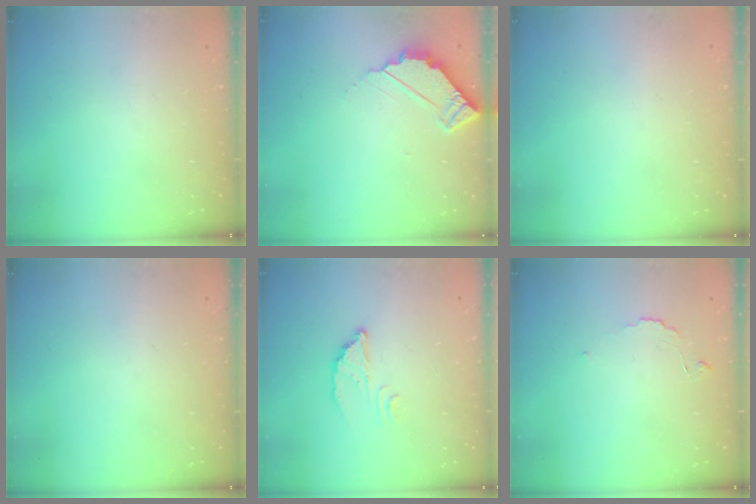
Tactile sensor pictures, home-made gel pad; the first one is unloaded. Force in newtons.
{"total": 4.7, "press": 4.7, "slide": 0.4}
{"total": 2.2, "press": 2.2, "slide": 0.1}
{"total": 0.0}
{"total": 3.6, "press": 3.6, "slide": 0.2}
{"total": 4.9, "press": 4.9, "slide": 0.5}